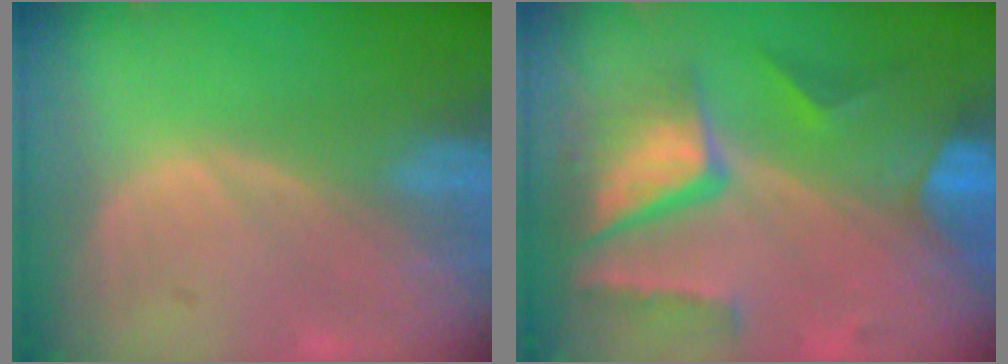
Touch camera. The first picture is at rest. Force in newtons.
{"total": 10.3, "press": 8.8, "slide": 5.5}